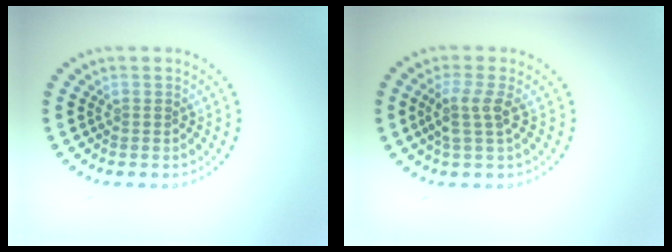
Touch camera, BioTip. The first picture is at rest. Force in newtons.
{"total": 2.5, "press": 2.0, "slide": 1.6}